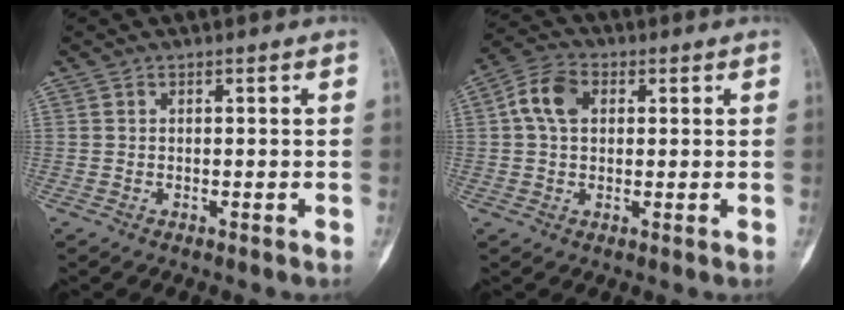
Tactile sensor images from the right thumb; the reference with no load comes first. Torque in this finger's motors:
{"motor_torque": [0.01, 0.01, 0.01, 0.00, 0.02]}